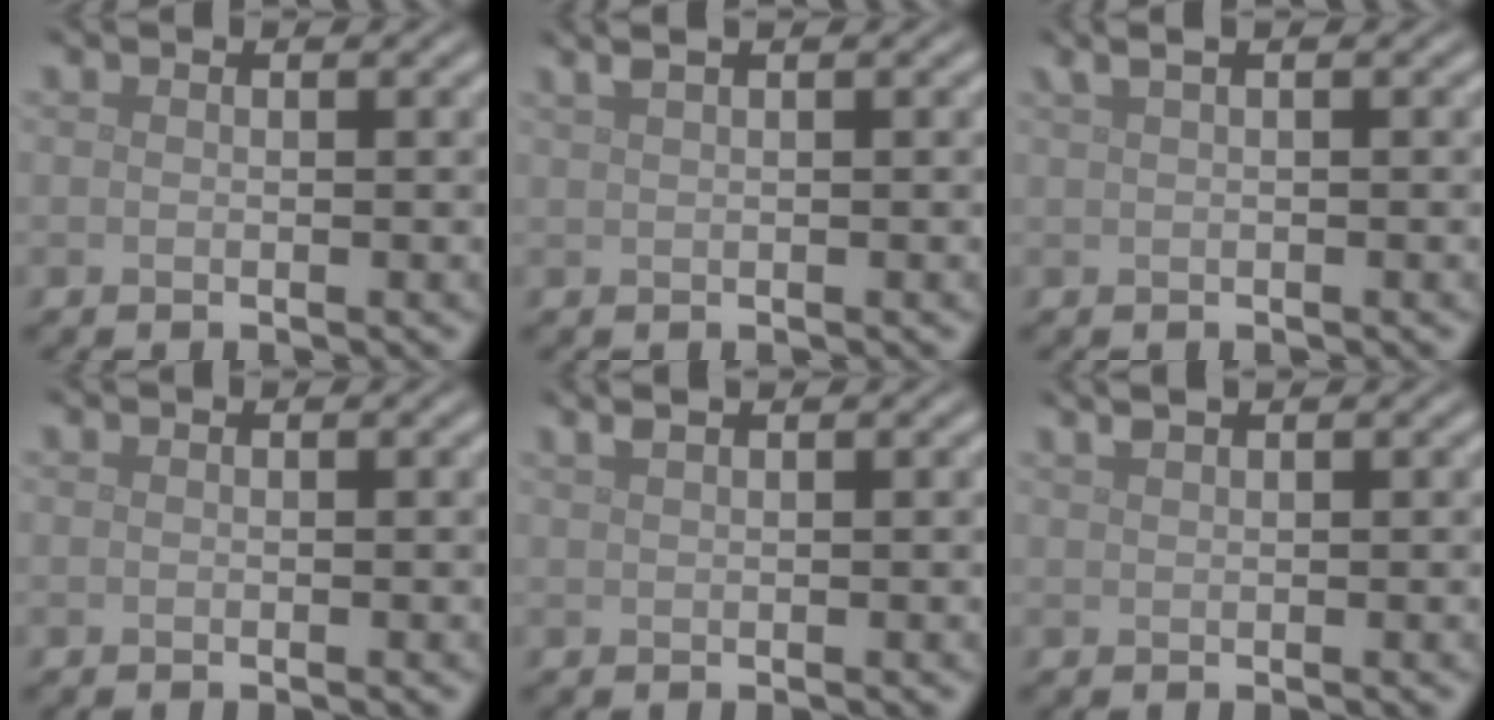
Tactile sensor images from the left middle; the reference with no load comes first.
{"total": 2.9, "force": [1.7, 1.2, 2.0], "torque": [-0.023, 0.014, 0.010]}
{"total": 2.8, "force": [1.4, 1.1, 2.1], "torque": [-0.028, 0.010, 0.011]}
{"total": 0.0}
{"total": 2.1, "force": [1.4, 0.8, 1.3], "torque": [-0.013, 0.008, 0.009]}
{"total": 1.8, "force": [1.3, 0.6, 1.1], "torque": [-0.013, 0.006, 0.017]}